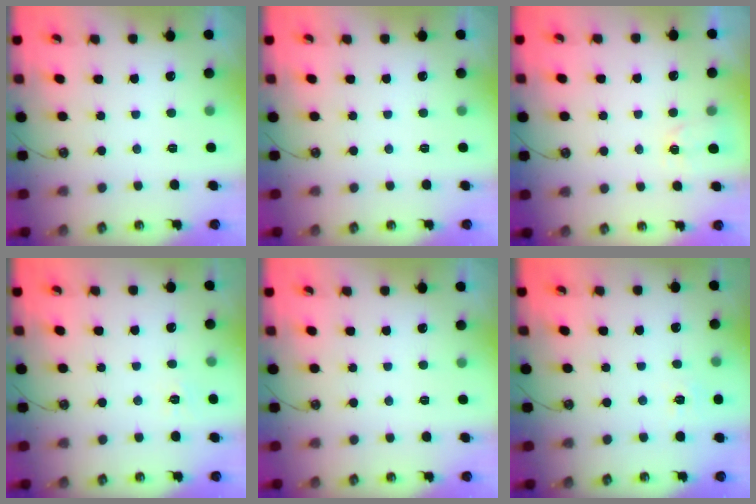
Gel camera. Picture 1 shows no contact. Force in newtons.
{"total": 0.0}
{"total": 2.5, "press": 2.5, "slide": 0.4}
{"total": 5.5, "press": 5.4, "slide": 0.7}
{"total": 0.0}
{"total": 6.1, "press": 6.1, "slide": 0.6}